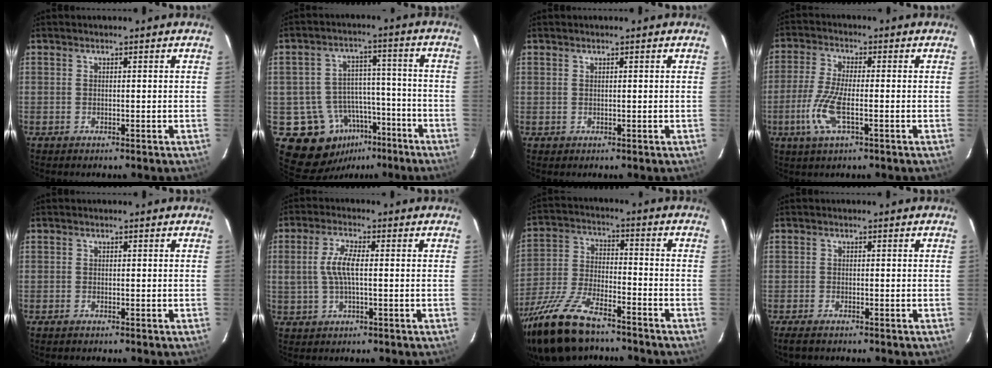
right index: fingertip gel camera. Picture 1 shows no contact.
{"total": 13.5, "force": [-7.7, 10.4, 3.8], "torque": [-0.084, 0.044, -0.093]}
{"total": 0.8, "force": [0.3, 0.7, 0.0], "torque": [0.004, 0.004, 0.003]}
{"total": 8.4, "force": [-2.7, 2.1, 7.7], "torque": [-0.168, -0.007, -0.055]}
{"total": 0.7, "force": [-0.6, 0.3, 0.3], "torque": [-0.007, -0.002, -0.014]}
{"total": 5.8, "force": [0.1, 1.8, 5.5], "torque": [-0.108, 0.004, 0.006]}
{"total": 19.3, "force": [-14.6, 6.5, 10.8], "torque": [-0.236, -0.035, -0.266]}
{"total": 3.3, "force": [-2.6, 1.0, 1.7], "torque": [-0.044, -0.011, -0.049]}